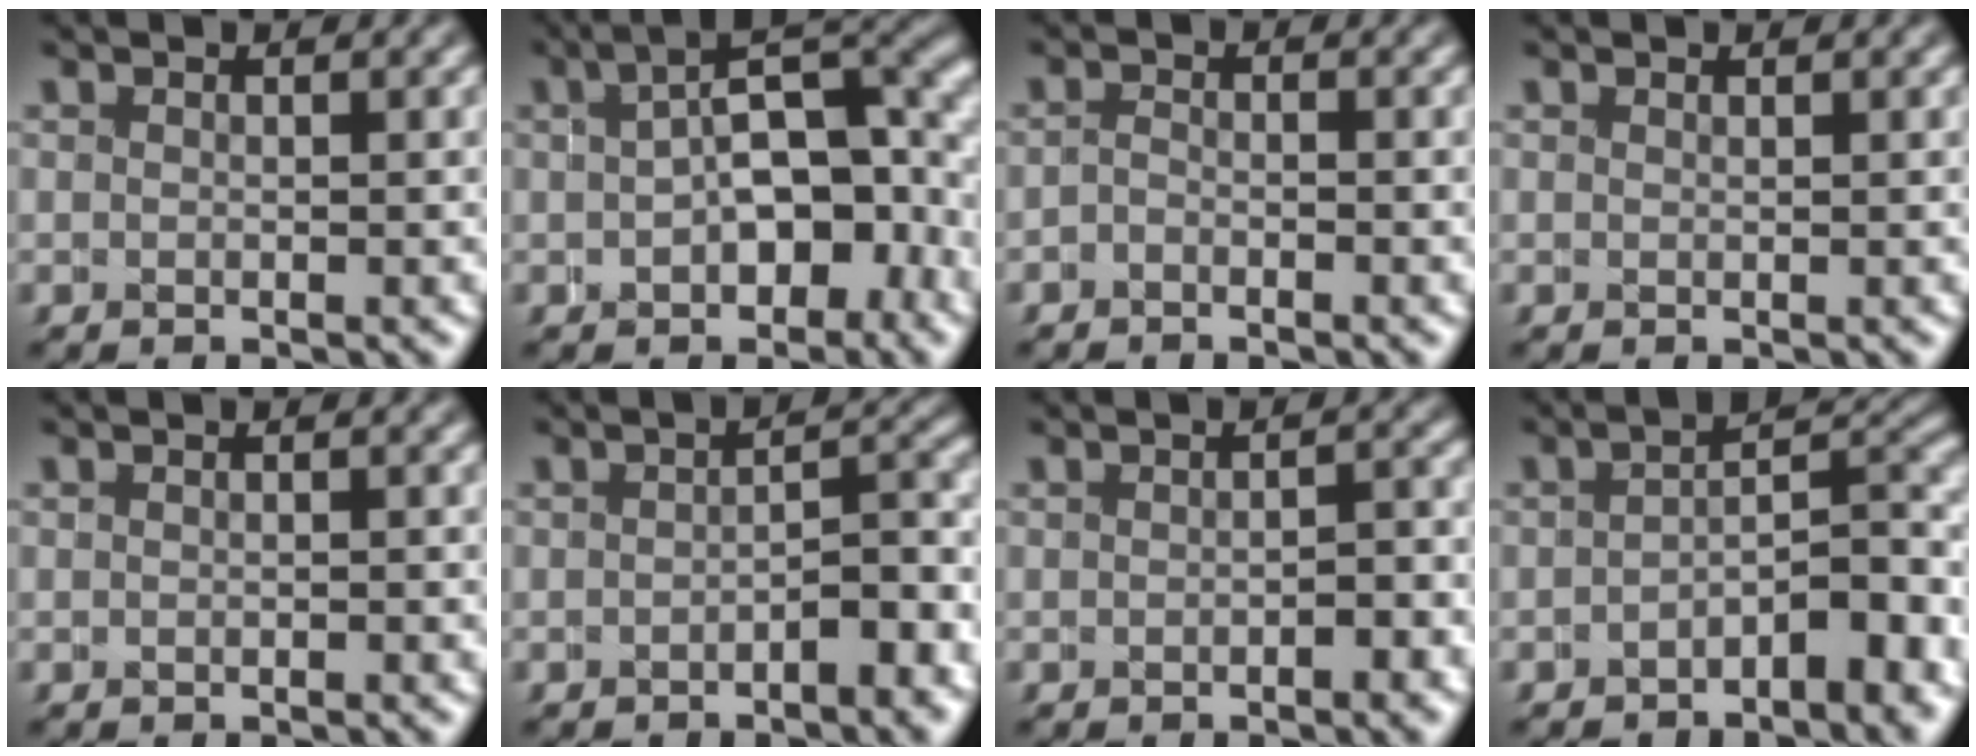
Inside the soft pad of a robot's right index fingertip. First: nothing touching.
{"total": 6.2, "force": [0.3, 3.0, 5.4], "torque": [-0.061, 0.002, 0.011]}
{"total": 1.4, "force": [-1.4, 0.0, 0.0], "torque": [0.007, 0.008, -0.033]}
{"total": 0.0}
{"total": 0.0}
{"total": 3.6, "force": [-1.9, 1.1, 2.9], "torque": [-0.021, 0.005, -0.030]}
{"total": 1.4, "force": [-1.1, 0.6, 0.7], "torque": [0.001, 0.008, -0.024]}
{"total": 5.0, "force": [-2.0, 1.3, 4.4], "torque": [-0.044, 0.010, -0.037]}